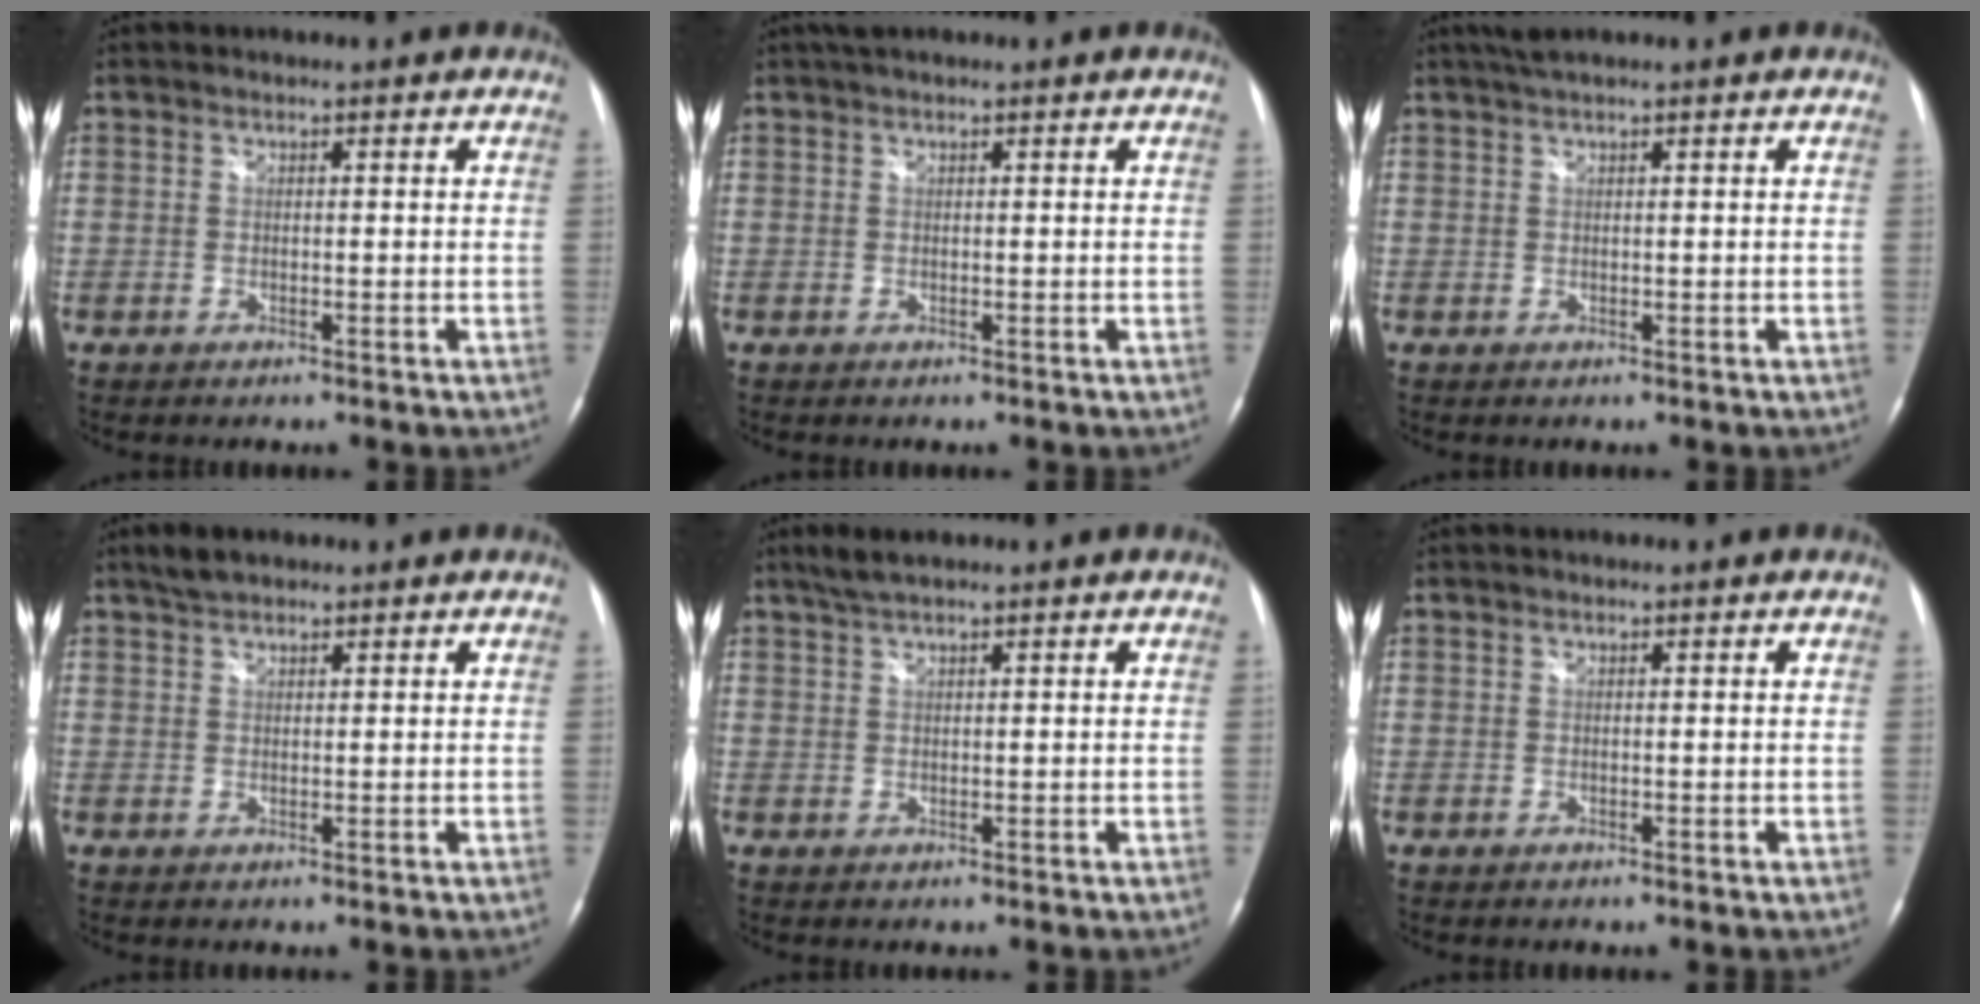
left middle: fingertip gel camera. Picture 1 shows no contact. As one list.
[{"total": 2.0, "force": [1.6, 0.4, 1.1], "torque": [-0.020, 0.023, 0.028]}, {"total": 2.1, "force": [1.7, -0.1, 1.3], "torque": [-0.029, 0.016, 0.033]}, {"total": 2.8, "force": [2.3, 1.0, 1.2], "torque": [-0.029, 0.010, 0.041]}, {"total": 2.6, "force": [2.1, 0.1, 1.6], "torque": [-0.039, 0.009, 0.043]}, {"total": 0.0}]